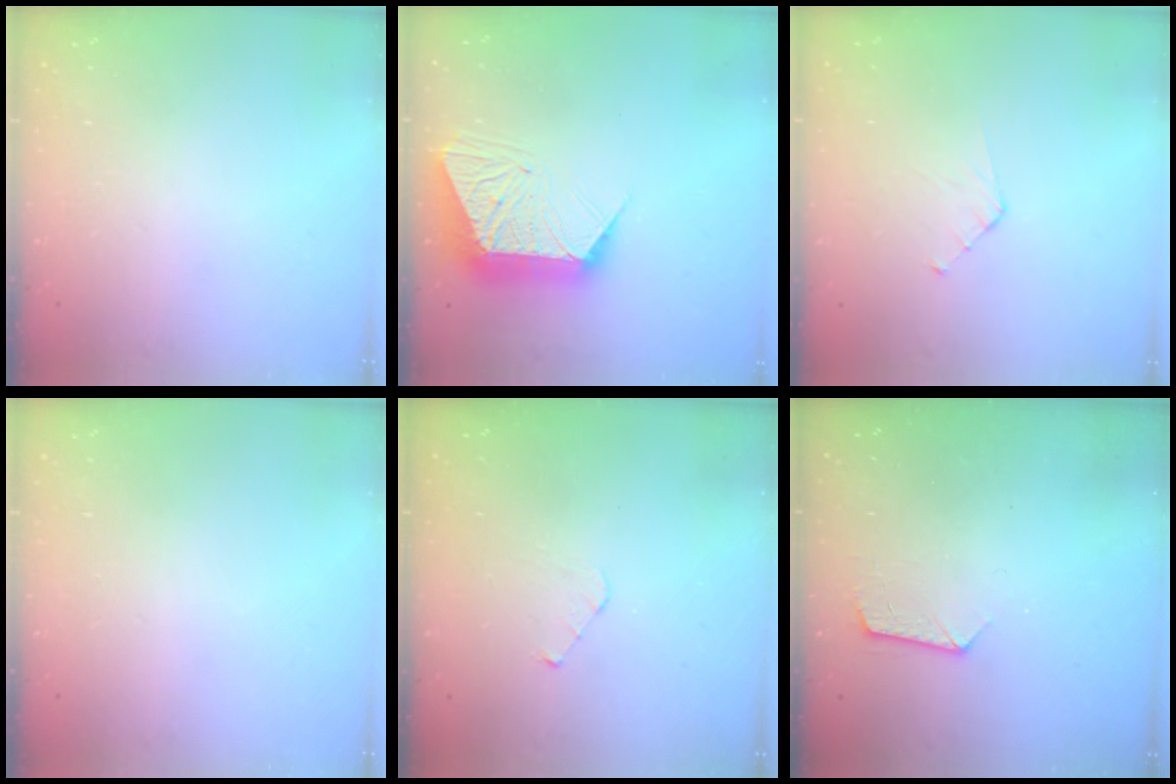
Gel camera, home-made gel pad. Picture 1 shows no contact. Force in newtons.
{"total": 14.4, "press": 14.4, "slide": 1.2}
{"total": 3.2, "press": 3.1, "slide": 0.3}
{"total": 0.0}
{"total": 3.6, "press": 3.6, "slide": 0.3}
{"total": 8.1, "press": 8.0, "slide": 0.7}